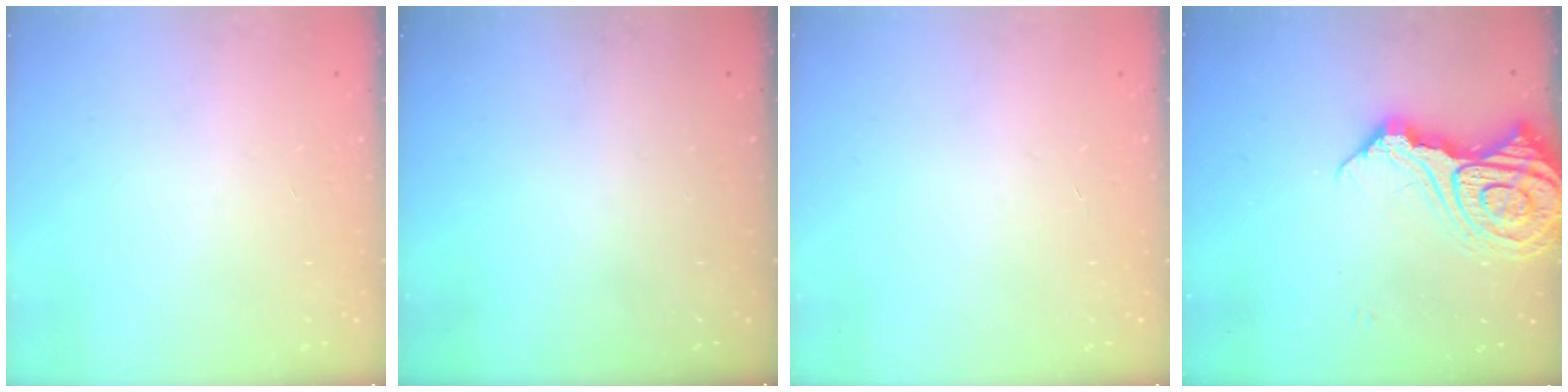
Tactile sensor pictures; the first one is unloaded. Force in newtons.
{"total": 0.0}
{"total": 0.0}
{"total": 19.5, "press": 19.3, "slide": 2.3}